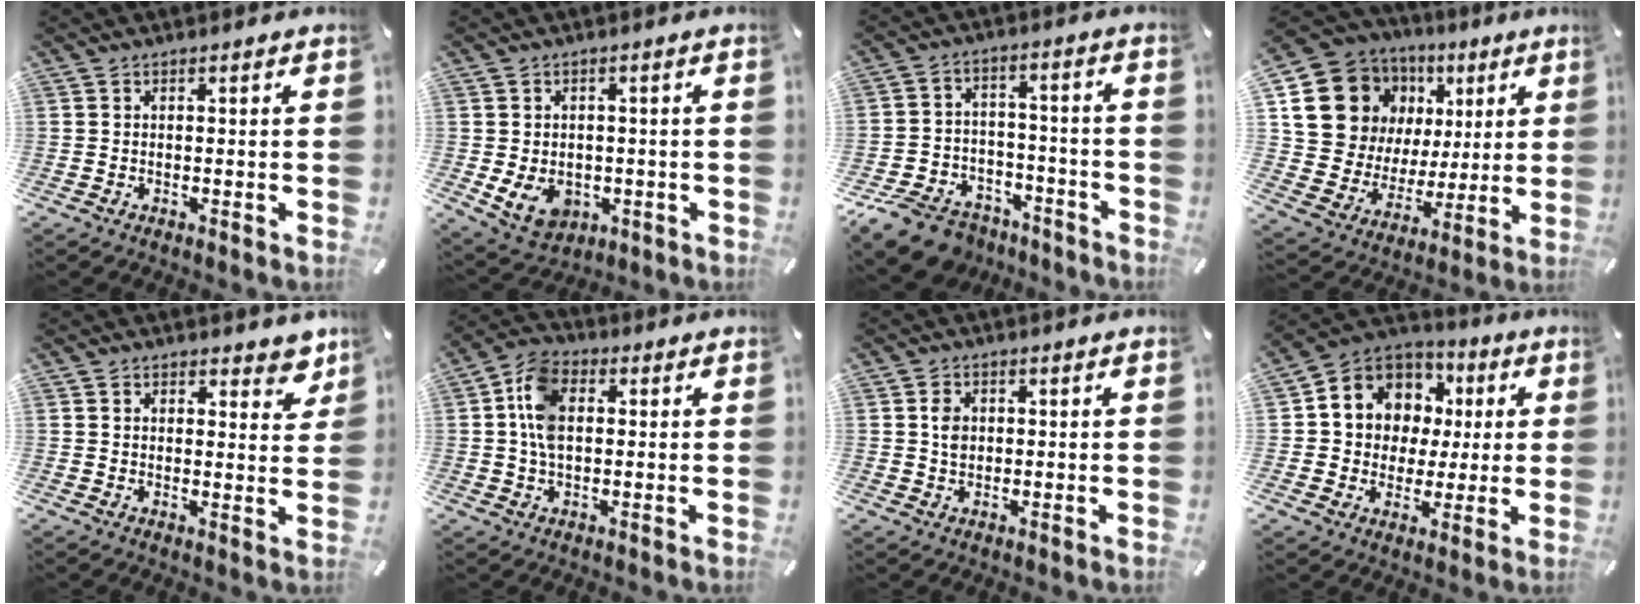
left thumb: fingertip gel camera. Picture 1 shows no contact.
{"total": 7.3, "force": [-1.6, 6.0, 3.9], "torque": [-0.076, 0.001, -0.029]}
{"total": 11.2, "force": [-8.5, 6.4, 3.3], "torque": [-0.054, 0.059, -0.152]}
{"total": 17.6, "force": [6.9, 14.5, 7.1], "torque": [-0.111, -0.035, 0.147]}
{"total": 4.6, "force": [3.4, 2.6, 1.8], "torque": [-0.003, -0.022, 0.054]}
{"total": 9.6, "force": [1.3, 6.5, 6.9], "torque": [-0.154, 0.011, 0.026]}
{"total": 3.4, "force": [0.6, 2.8, 1.9], "torque": [-0.024, 0.000, 0.006]}
{"total": 9.8, "force": [2.1, 9.4, 1.6], "torque": [-0.046, -0.018, 0.049]}